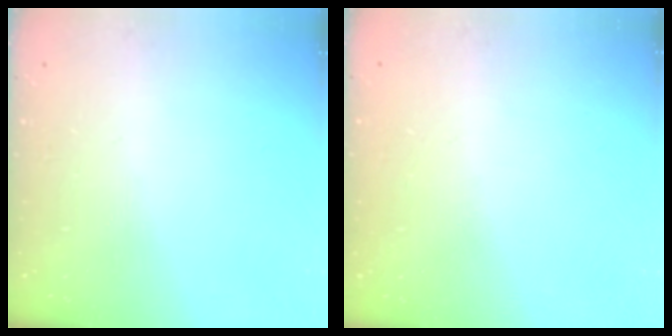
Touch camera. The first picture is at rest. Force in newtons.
{"total": 0.6, "press": 0.6, "slide": 0.0}